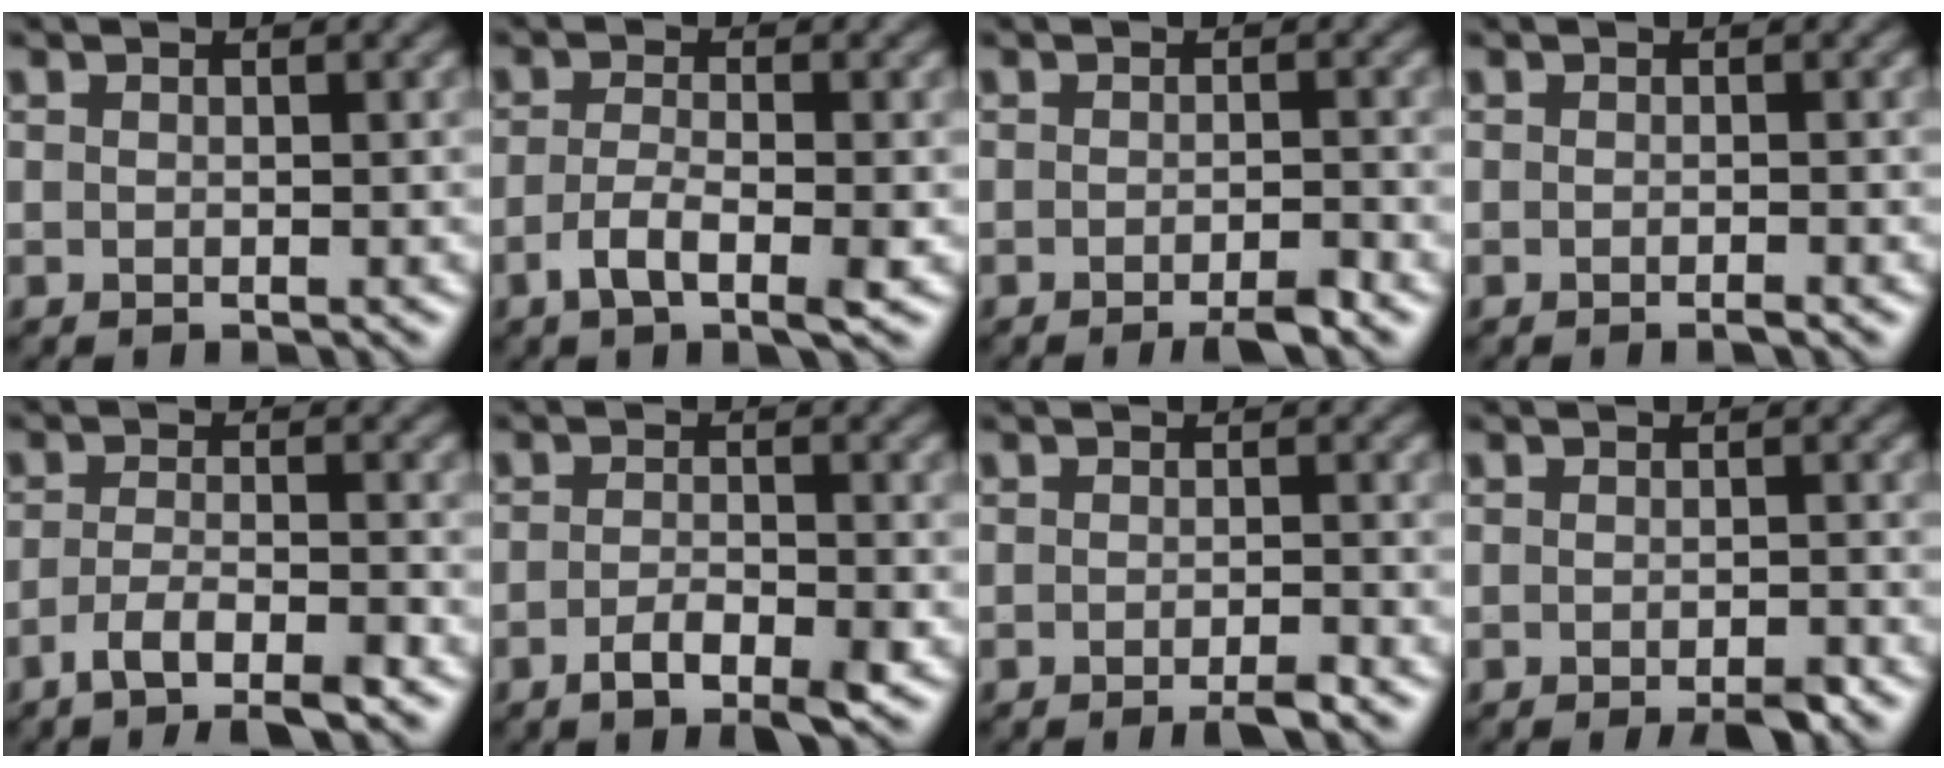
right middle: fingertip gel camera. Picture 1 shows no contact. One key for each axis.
{"total": 3.1, "fx": -1.4, "fy": 0.8, "fz": 2.7, "tx": -0.061, "ty": -0.001, "tz": -0.028}
{"total": 2.4, "fx": -1.8, "fy": 0.4, "fz": 1.6, "tx": -0.025, "ty": 0.002, "tz": -0.027}
{"total": 0.7, "fx": -0.5, "fy": 0.0, "fz": 0.5, "tx": -0.007, "ty": 0.002, "tz": -0.005}
{"total": 4.3, "fx": -2.9, "fy": 1.0, "fz": 3.0, "tx": -0.058, "ty": 0.000, "tz": -0.053}
{"total": 3.5, "fx": -1.9, "fy": 1.1, "fz": 2.7, "tx": -0.048, "ty": 0.000, "tz": -0.033}
{"total": 2.0, "fx": -1.4, "fy": 0.3, "fz": 1.4, "tx": -0.022, "ty": 0.001, "tz": -0.022}
{"total": 2.3, "fx": -1.5, "fy": 0.7, "fz": 1.7, "tx": -0.024, "ty": 0.000, "tz": -0.020}